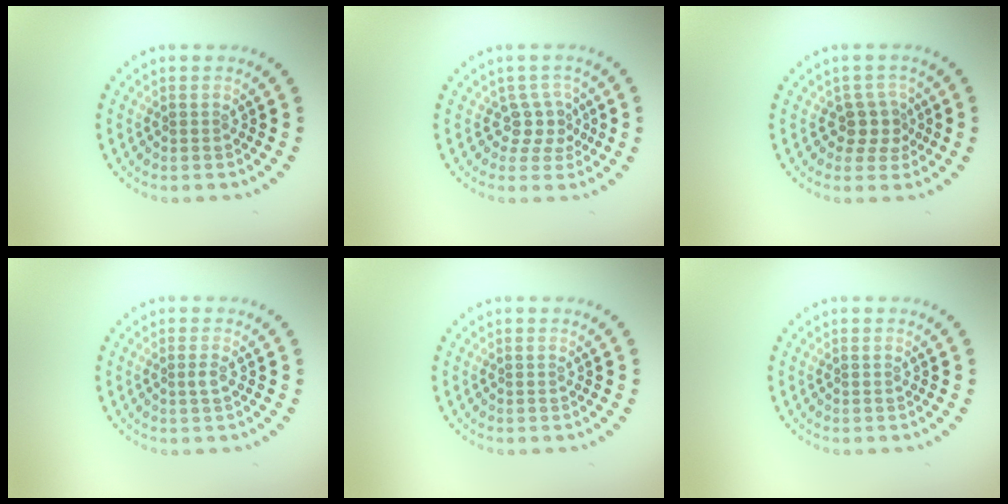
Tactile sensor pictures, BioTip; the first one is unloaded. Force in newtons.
{"total": 2.2, "press": 1.6, "slide": 1.5}
{"total": 2.2, "press": 1.8, "slide": 1.3}
{"total": 0.8, "press": 0.6, "slide": 0.5}
{"total": 0.0}
{"total": 0.0}